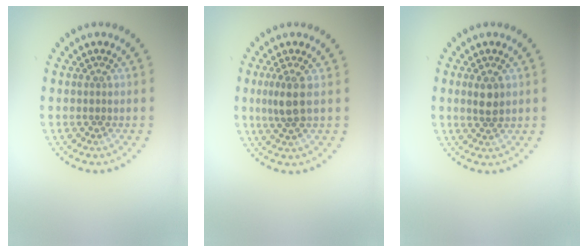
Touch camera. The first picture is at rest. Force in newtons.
{"total": 2.2, "press": 1.8, "slide": 1.2}
{"total": 1.9, "press": 1.9, "slide": 0.6}